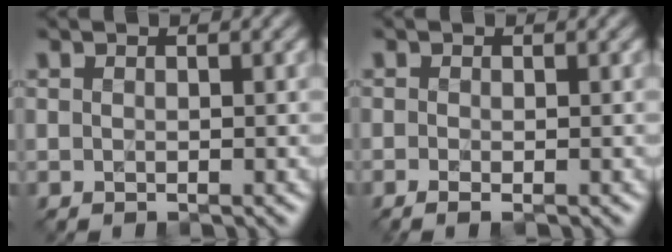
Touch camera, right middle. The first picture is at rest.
{"total": 1.2, "force": [-0.5, 0.3, 1.0], "torque": [-0.020, -0.008, -0.011]}